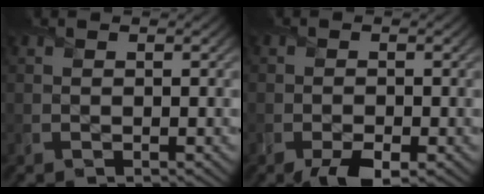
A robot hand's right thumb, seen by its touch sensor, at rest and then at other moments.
{"total": 3.2, "force": [-2.0, 1.5, 1.9], "torque": [-0.030, -0.008, -0.033]}